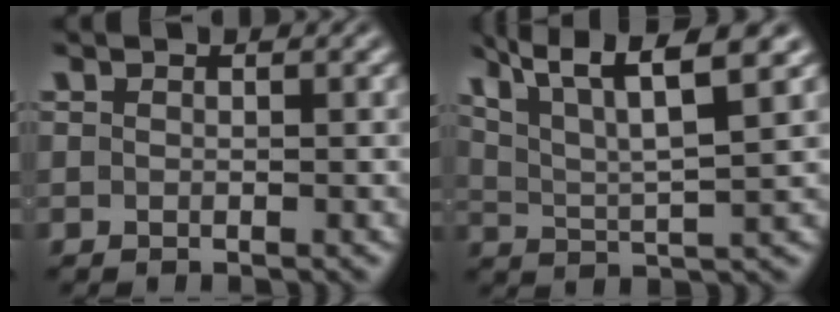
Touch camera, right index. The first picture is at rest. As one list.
[{"total": 7.3, "force": [3.8, 3.1, 5.4], "torque": [-0.090, -0.001, 0.065]}]